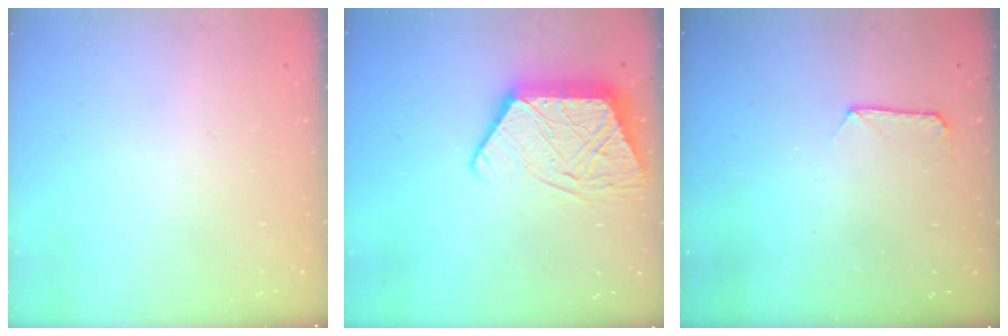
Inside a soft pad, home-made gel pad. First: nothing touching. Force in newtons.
{"total": 14.4, "press": 14.3, "slide": 1.2}
{"total": 7.4, "press": 7.4, "slide": 0.6}